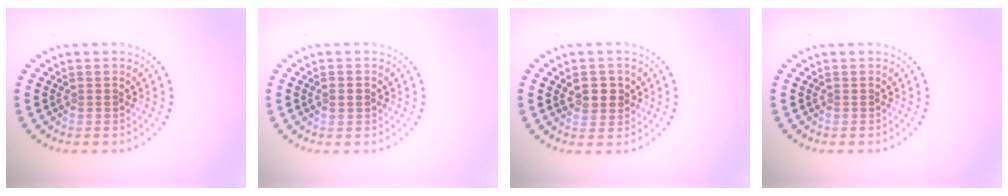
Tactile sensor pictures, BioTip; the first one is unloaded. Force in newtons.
{"total": 1.3, "press": 1.3, "slide": 0.2}
{"total": 2.5, "press": 2.4, "slide": 0.6}
{"total": 0.0}